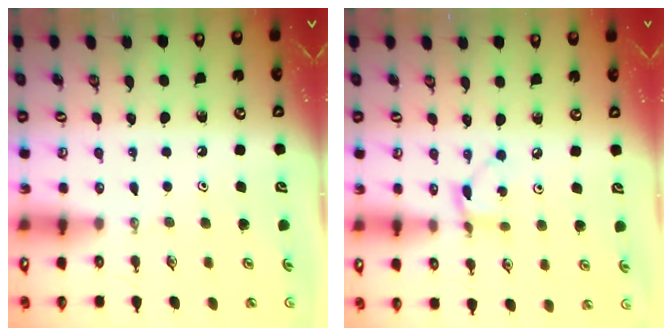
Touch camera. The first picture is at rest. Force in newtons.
{"total": 2.8, "press": 2.8, "slide": 0.1}